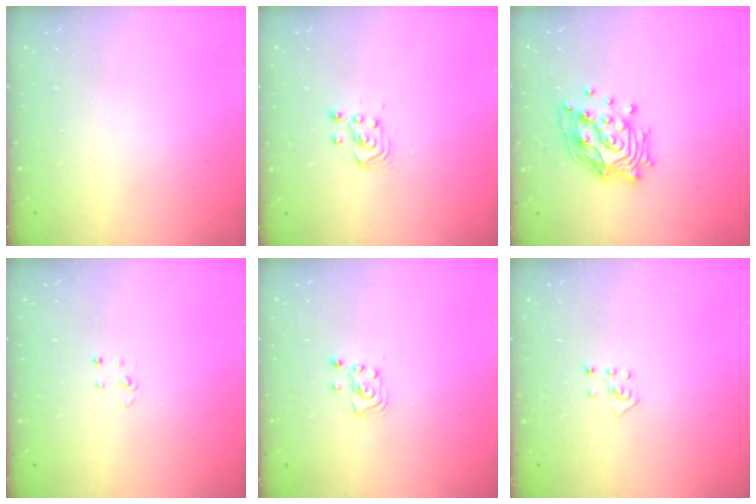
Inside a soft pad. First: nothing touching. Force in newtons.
{"total": 2.9, "press": 2.7, "slide": 1.0}
{"total": 15.4, "press": 15.2, "slide": 1.8}
{"total": 2.9, "press": 2.9, "slide": 0.2}
{"total": 1.9, "press": 1.9, "slide": 0.1}
{"total": 2.0, "press": 1.9, "slide": 0.8}